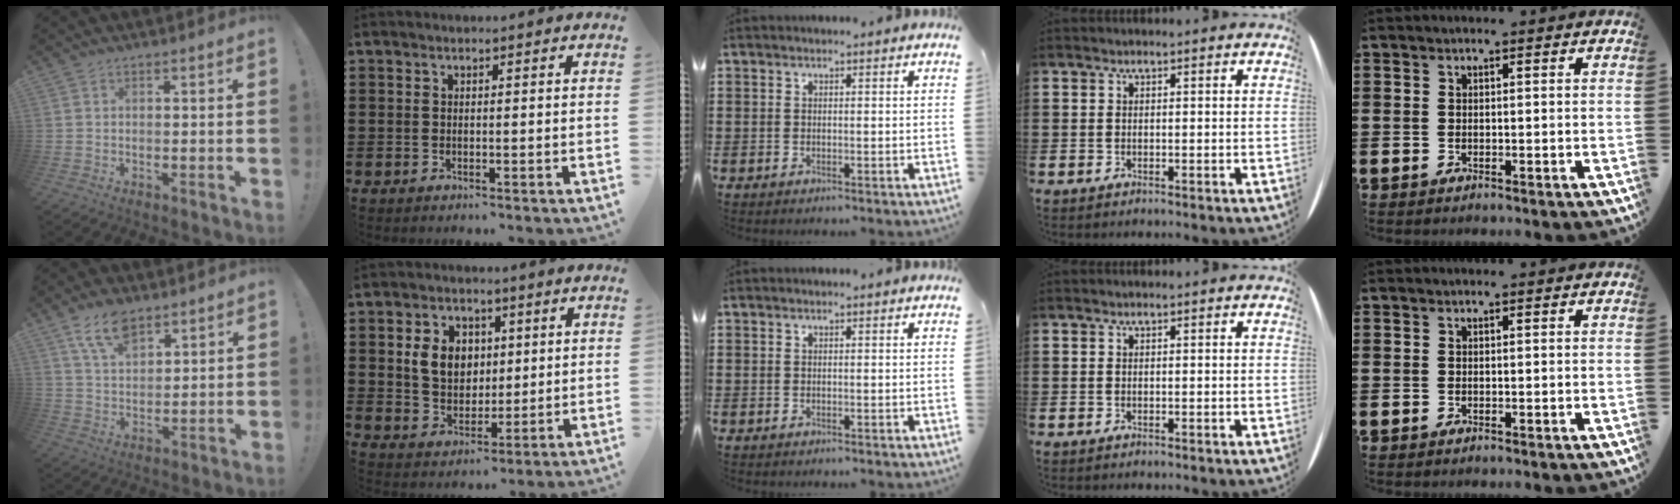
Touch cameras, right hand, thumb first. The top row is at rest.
{"thumb": {"total": 10.0, "force": [6.8, 4.9, 5.5], "torque": [-0.109, -0.023, 0.130]}, "index": {"total": 7.2, "force": [1.7, 5.8, 3.8], "torque": [-0.081, 0.014, 0.026]}}